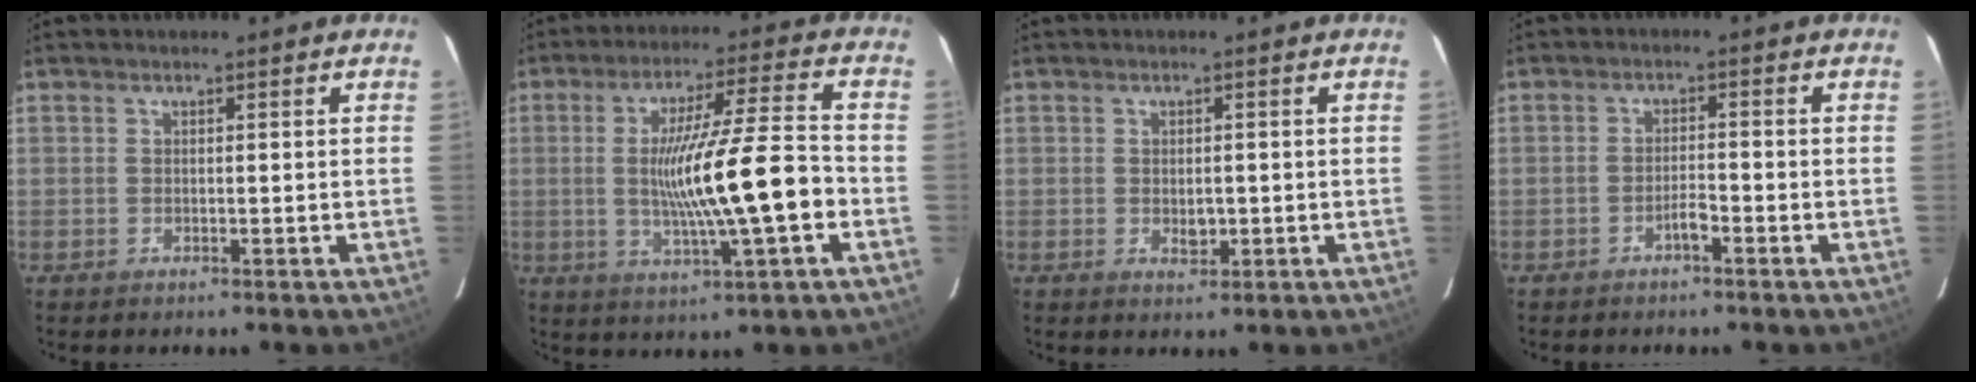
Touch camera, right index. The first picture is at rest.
{"total": 14.4, "force": [-2.2, 0.1, 14.3], "torque": [-0.250, 0.001, -0.036]}
{"total": 2.1, "force": [-0.3, 1.1, 1.7], "torque": [-0.030, -0.002, 0.000]}
{"total": 2.1, "force": [-1.4, 0.3, 1.6], "torque": [-0.025, 0.003, -0.025]}